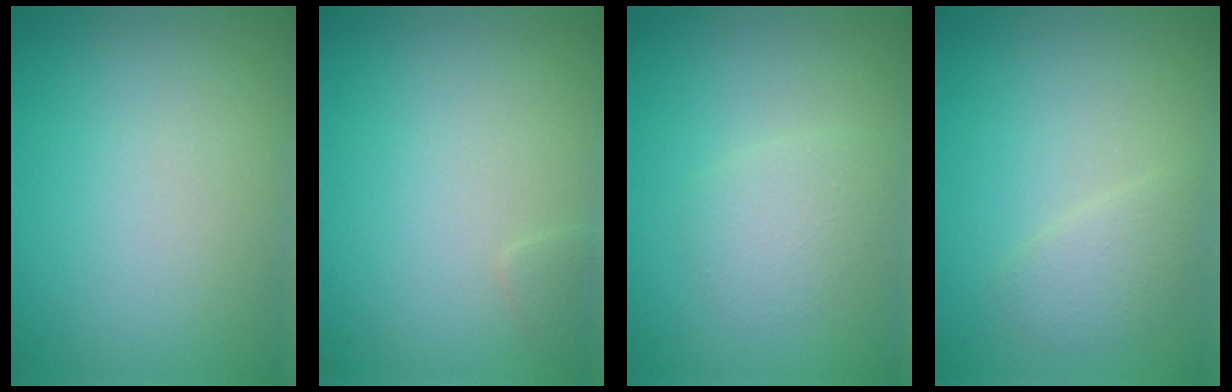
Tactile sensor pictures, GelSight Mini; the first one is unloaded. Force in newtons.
{"total": 0.7, "press": 0.7, "slide": 0.0}
{"total": 1.9, "press": 1.9, "slide": 0.1}
{"total": 1.8, "press": 1.8, "slide": 0.2}